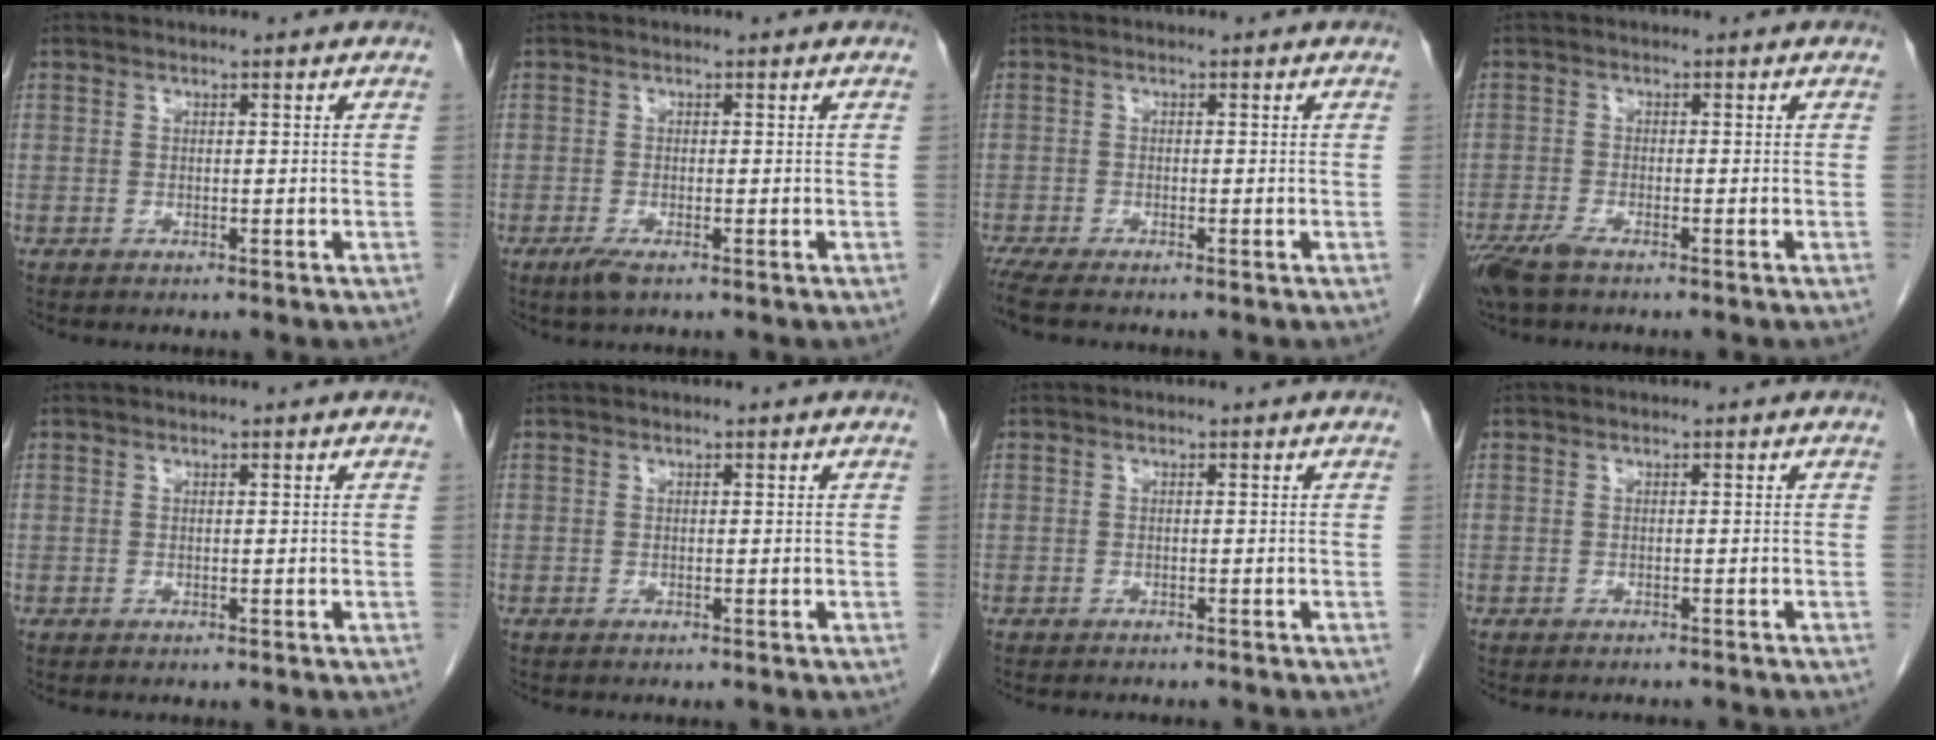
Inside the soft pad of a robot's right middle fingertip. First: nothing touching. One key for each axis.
{"total": 2.2, "fx": -1.3, "fy": 0.4, "fz": 1.7, "tx": -0.038, "ty": -0.006, "tz": -0.026}
{"total": 3.4, "fx": -2.9, "fy": 0.0, "fz": 1.8, "tx": -0.033, "ty": -0.010, "tz": -0.053}
{"total": 4.4, "fx": -3.2, "fy": 0.9, "fz": 2.9, "tx": -0.061, "ty": -0.011, "tz": -0.059}
{"total": 0.0}
{"total": 0.0}
{"total": 2.6, "fx": -2.4, "fy": 0.4, "fz": 1.0, "tx": -0.012, "ty": -0.003, "tz": -0.028}
{"total": 3.1, "fx": -2.9, "fy": 0.5, "fz": 0.8, "tx": -0.008, "ty": -0.005, "tz": -0.034}